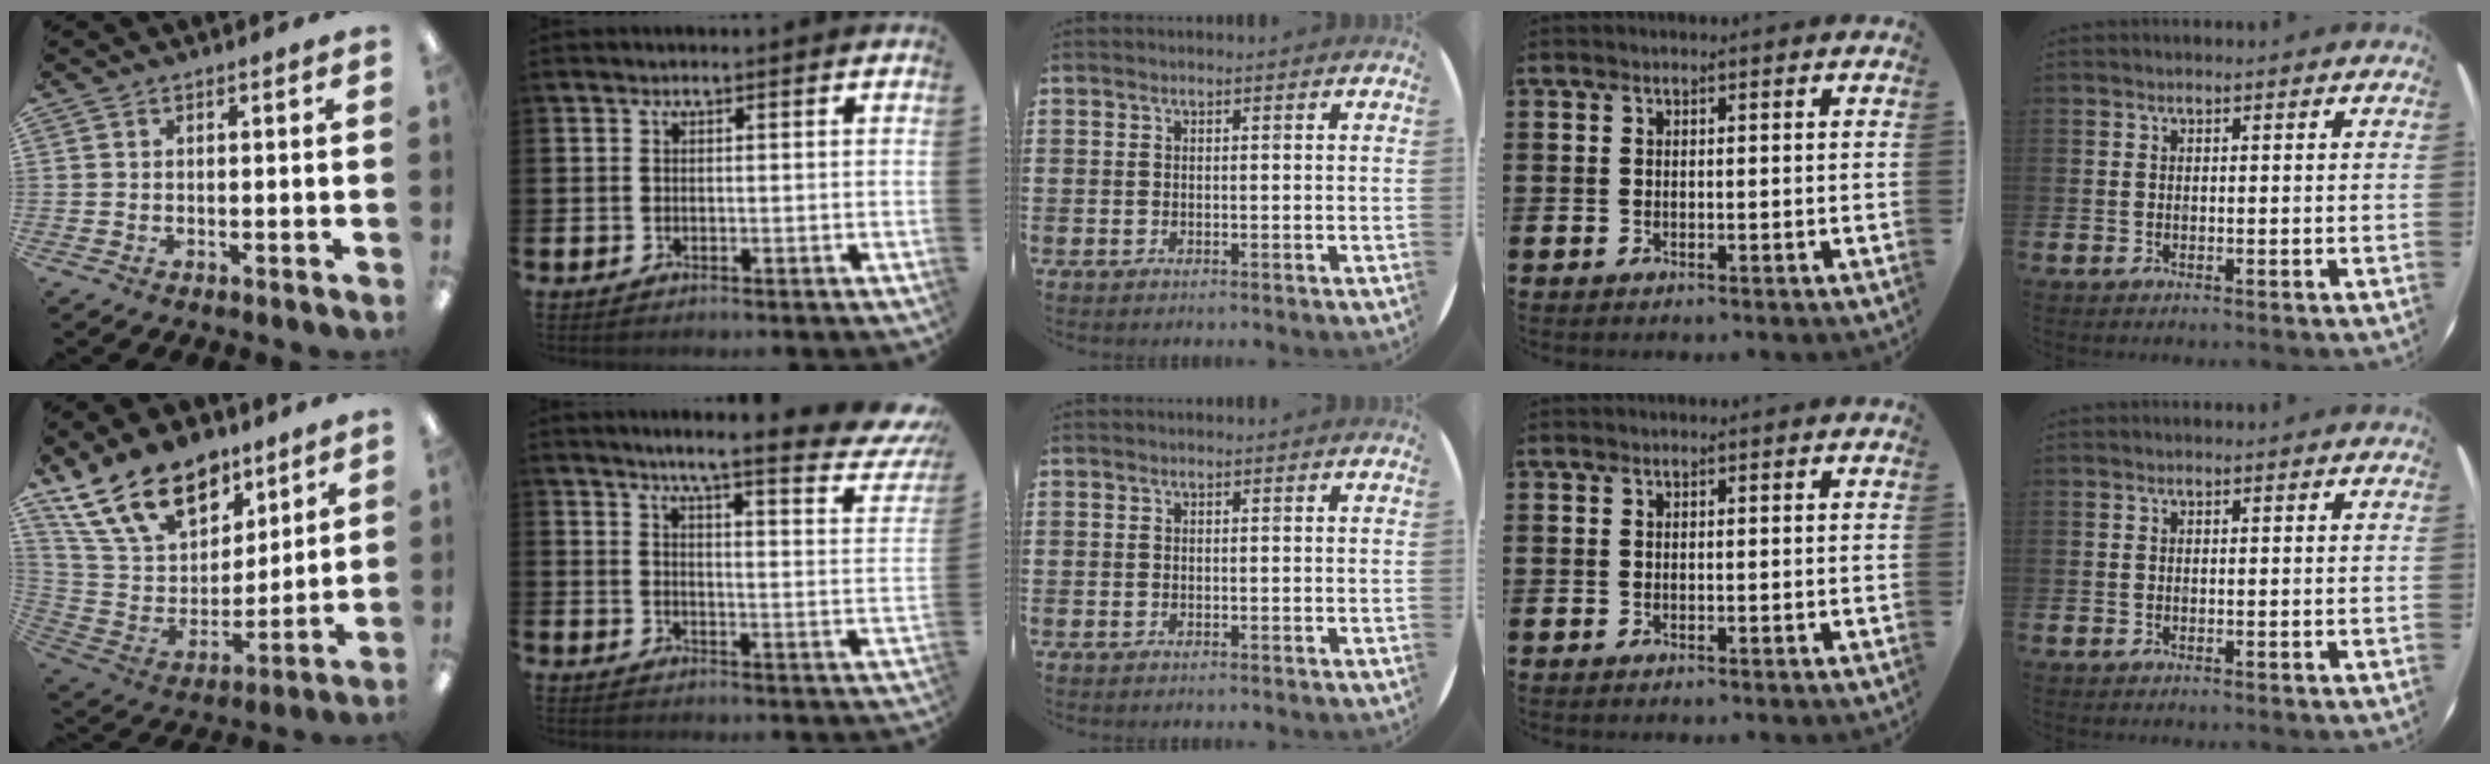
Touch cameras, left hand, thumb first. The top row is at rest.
{"thumb": {"total": 19.9, "force": [13.9, 11.1, 9.0], "torque": [-0.178, -0.071, 0.259]}, "index": {"total": 5.9, "force": [4.9, 0.4, 3.2], "torque": [-0.053, -0.051, 0.069]}}